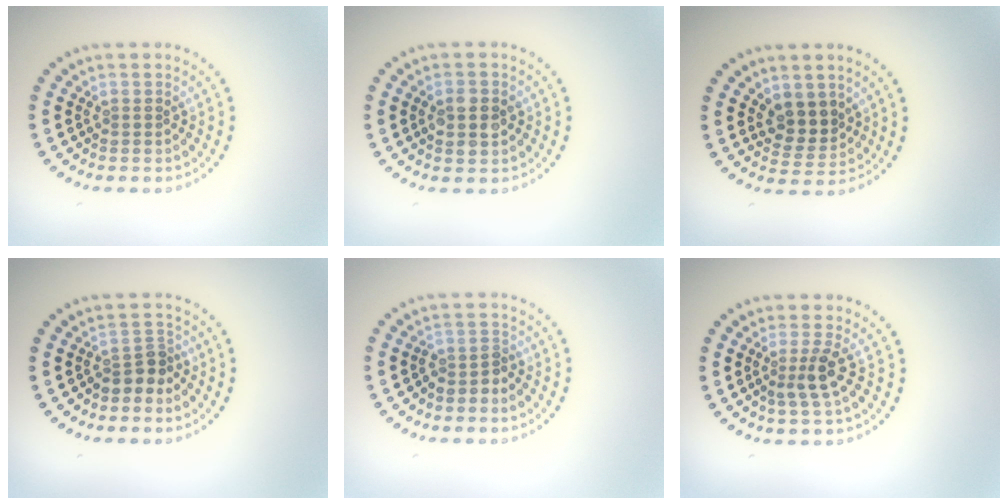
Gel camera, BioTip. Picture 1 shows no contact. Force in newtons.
{"total": 2.8, "press": 2.8, "slide": 0.2}
{"total": 2.9, "press": 2.5, "slide": 1.4}
{"total": 2.3, "press": 1.8, "slide": 1.5}
{"total": 1.9, "press": 1.5, "slide": 1.1}
{"total": 2.3, "press": 1.8, "slide": 1.5}